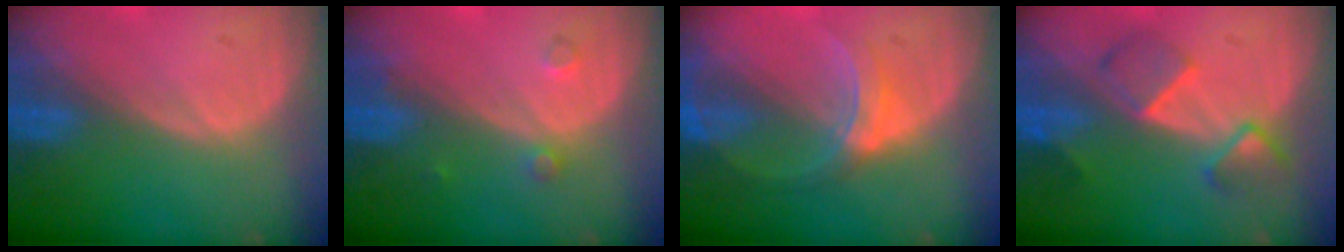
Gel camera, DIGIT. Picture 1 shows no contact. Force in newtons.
{"total": 1.7, "press": 1.7, "slide": 0.3}
{"total": 6.0, "press": 5.6, "slide": 2.0}
{"total": 5.6, "press": 5.6, "slide": 0.6}